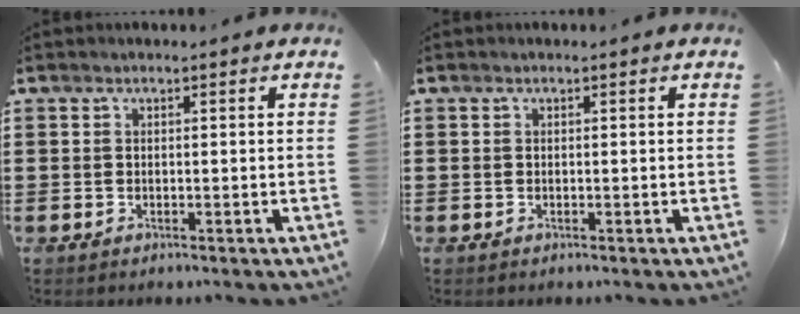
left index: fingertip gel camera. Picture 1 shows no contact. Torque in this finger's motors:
{"motor_torque": [-0.03, 0.00, 0.00, 0.00]}